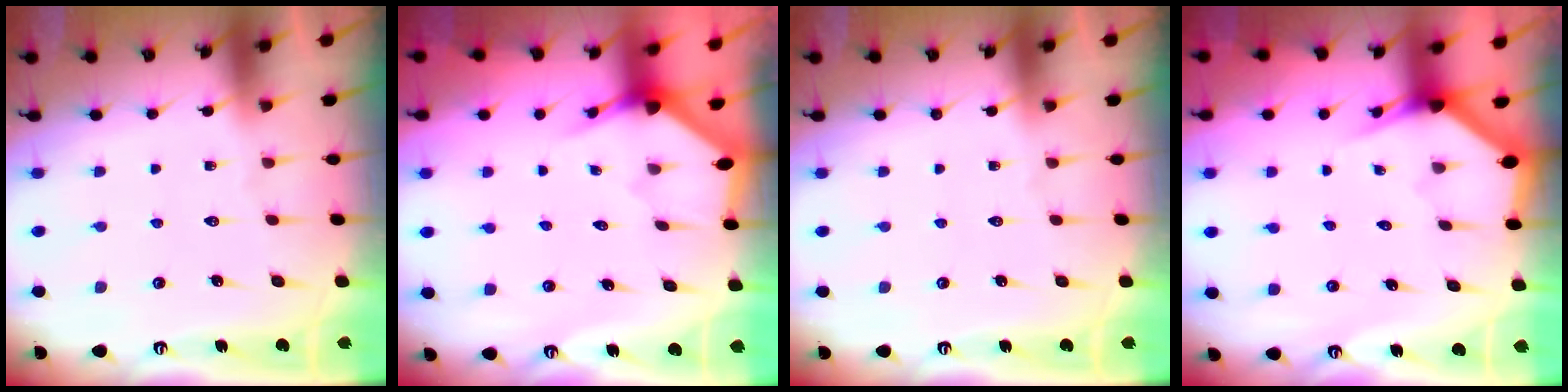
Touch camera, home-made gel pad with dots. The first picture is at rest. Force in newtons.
{"total": 2.7, "press": 2.7, "slide": 0.1}
{"total": 0.0}
{"total": 2.7, "press": 2.7, "slide": 0.1}